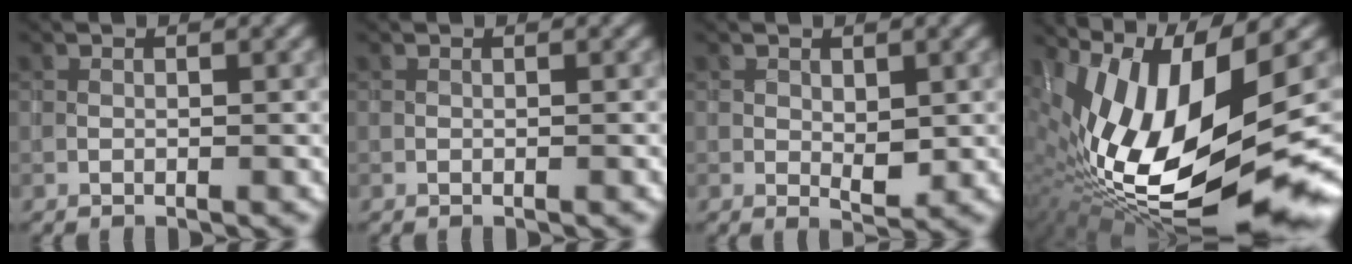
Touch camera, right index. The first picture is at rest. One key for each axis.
{"total": 0.0}
{"total": 2.1, "fx": 0.2, "fy": 1.3, "fz": 1.6, "tx": -0.026, "ty": -0.007, "tz": 0.007}
{"total": 16.5, "fx": 0.2, "fy": 5.5, "fz": 15.5, "tx": -0.292, "ty": -0.006, "tz": 0.014}